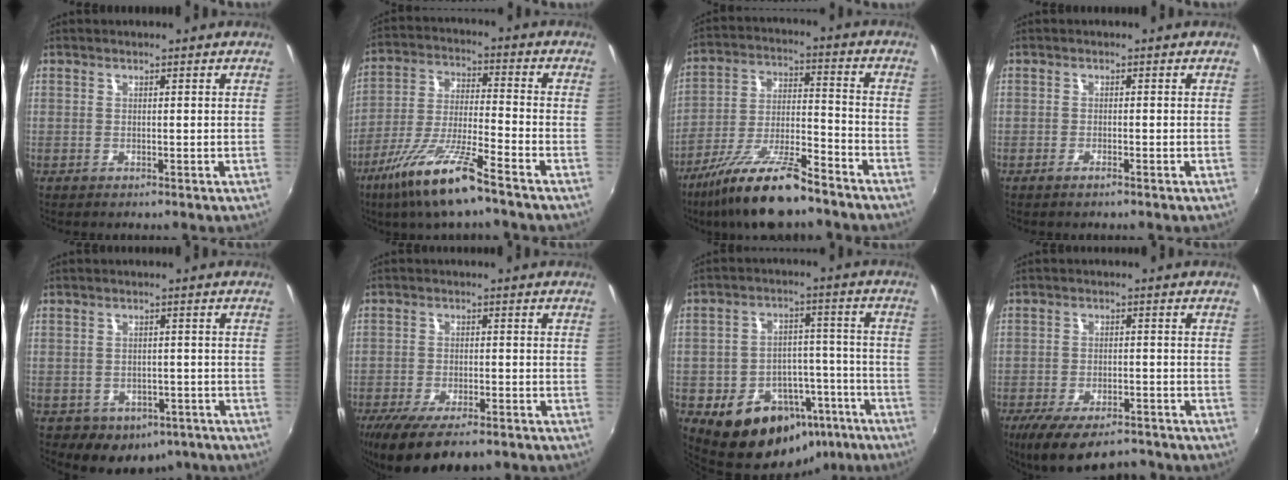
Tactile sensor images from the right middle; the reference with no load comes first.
{"total": 12.9, "force": [-8.5, 1.1, 9.7], "torque": [-0.203, -0.022, -0.160]}
{"total": 15.1, "force": [-11.5, 2.9, 9.4], "torque": [-0.191, -0.019, -0.206]}
{"total": 3.1, "force": [-2.2, 0.6, 2.1], "torque": [-0.051, -0.005, -0.045]}
{"total": 8.8, "force": [-4.6, 6.7, 3.4], "torque": [-0.078, 0.000, -0.038]}
{"total": 13.0, "force": [-9.4, 4.2, 8.0], "torque": [-0.169, -0.044, -0.153]}
{"total": 16.9, "force": [-10.3, 11.2, 7.3], "torque": [-0.142, 0.034, -0.120]}
{"total": 12.1, "force": [-10.3, 1.8, 6.1], "torque": [-0.134, -0.032, -0.176]}